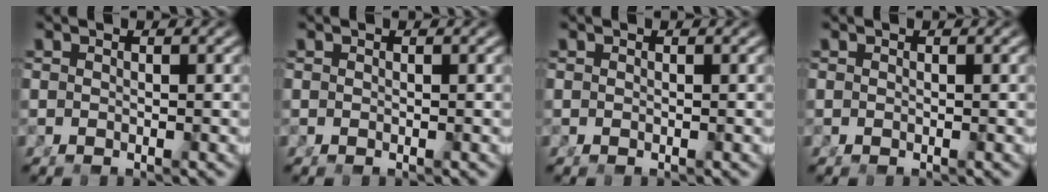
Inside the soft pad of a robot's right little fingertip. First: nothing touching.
{"total": 0.0}
{"total": 0.0}
{"total": 0.0}